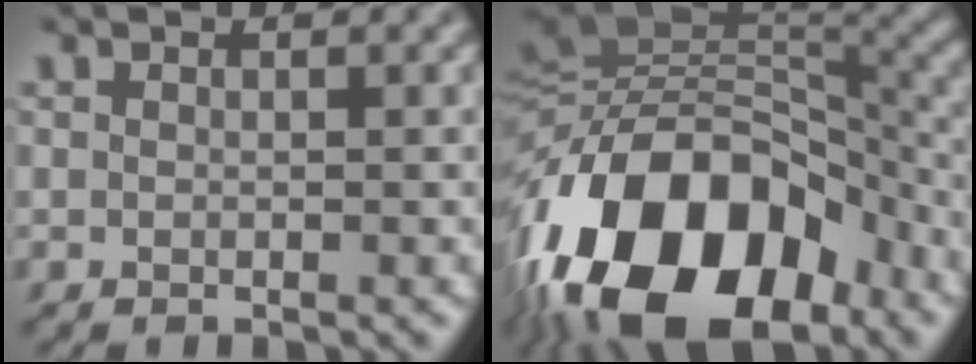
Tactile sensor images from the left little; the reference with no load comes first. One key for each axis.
{"total": 17.3, "fx": -7.6, "fy": 10.0, "fz": 11.8, "tx": -0.210, "ty": 0.015, "tz": -0.136}